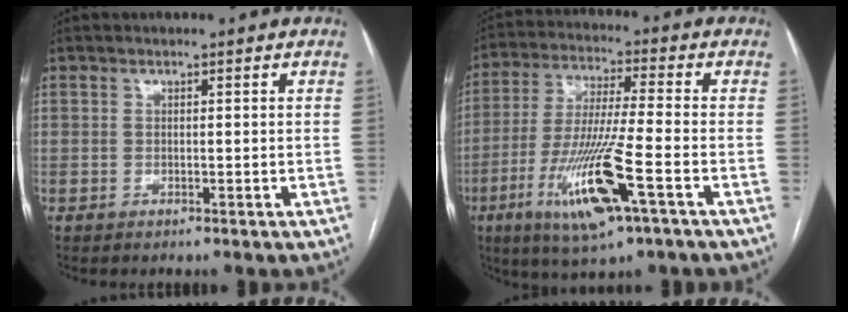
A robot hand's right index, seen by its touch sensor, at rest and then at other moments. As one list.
[{"total": 14.9, "force": [-6.1, 0.9, 13.6], "torque": [-0.276, -0.027, -0.109]}]